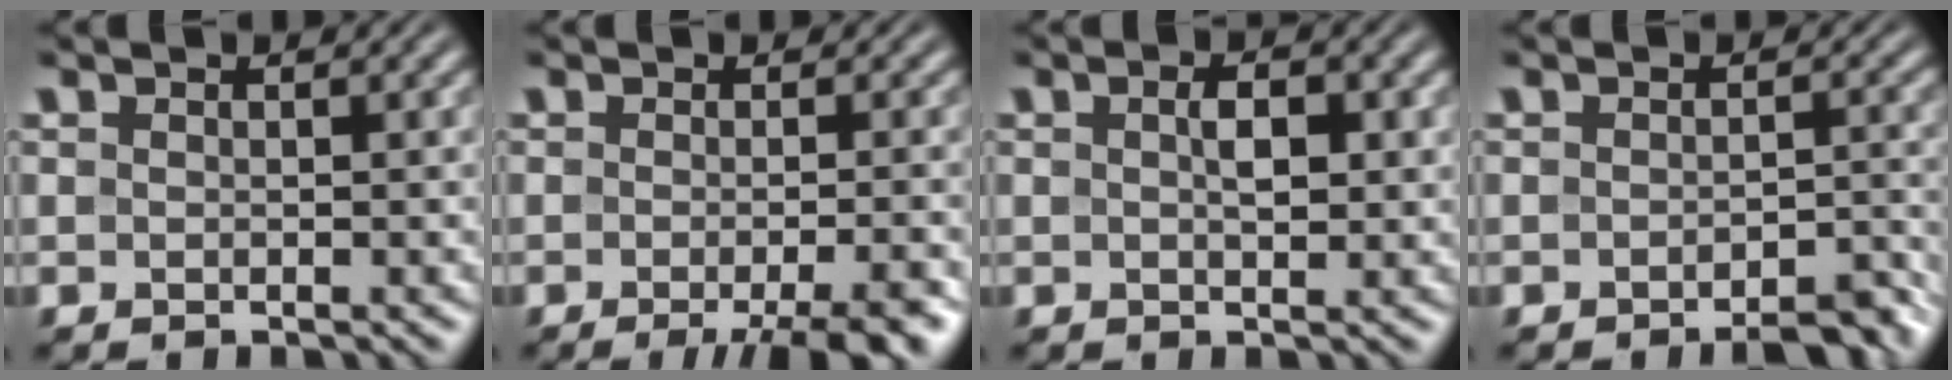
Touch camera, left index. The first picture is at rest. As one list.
[{"total": 5.5, "force": [-2.9, 1.2, 4.5], "torque": [-0.042, -0.005, -0.037]}, {"total": 2.4, "force": [0.4, 1.1, 2.1], "torque": [-0.038, 0.001, 0.008]}, {"total": 3.0, "force": [-2.6, 0.8, 1.5], "torque": [-0.014, 0.007, -0.031]}]